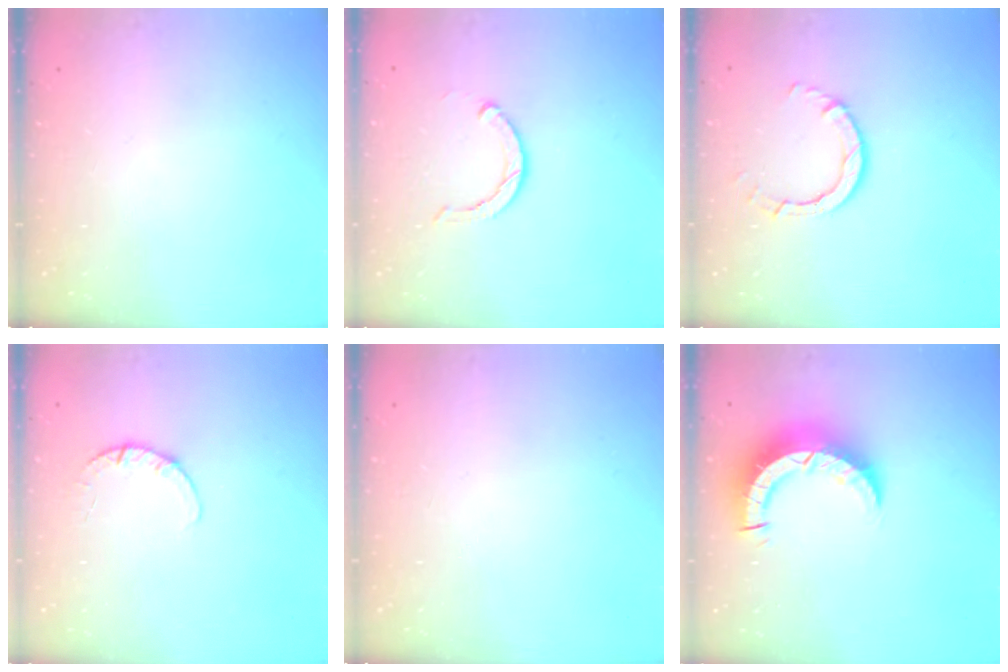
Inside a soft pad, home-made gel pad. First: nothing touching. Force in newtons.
{"total": 3.5, "press": 3.4, "slide": 0.5}
{"total": 4.7, "press": 4.7, "slide": 0.3}
{"total": 2.7, "press": 2.7, "slide": 0.4}
{"total": 2.5, "press": 2.5, "slide": 0.2}
{"total": 8.6, "press": 8.5, "slide": 0.9}